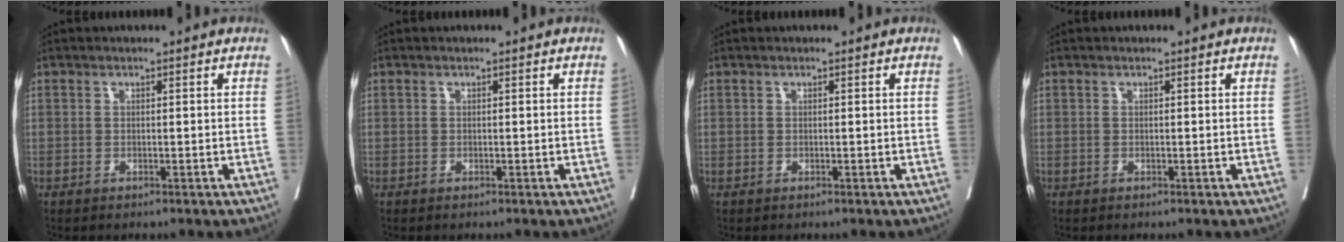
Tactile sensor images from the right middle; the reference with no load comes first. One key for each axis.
{"total": 0.0}
{"total": 0.0}
{"total": 0.0}